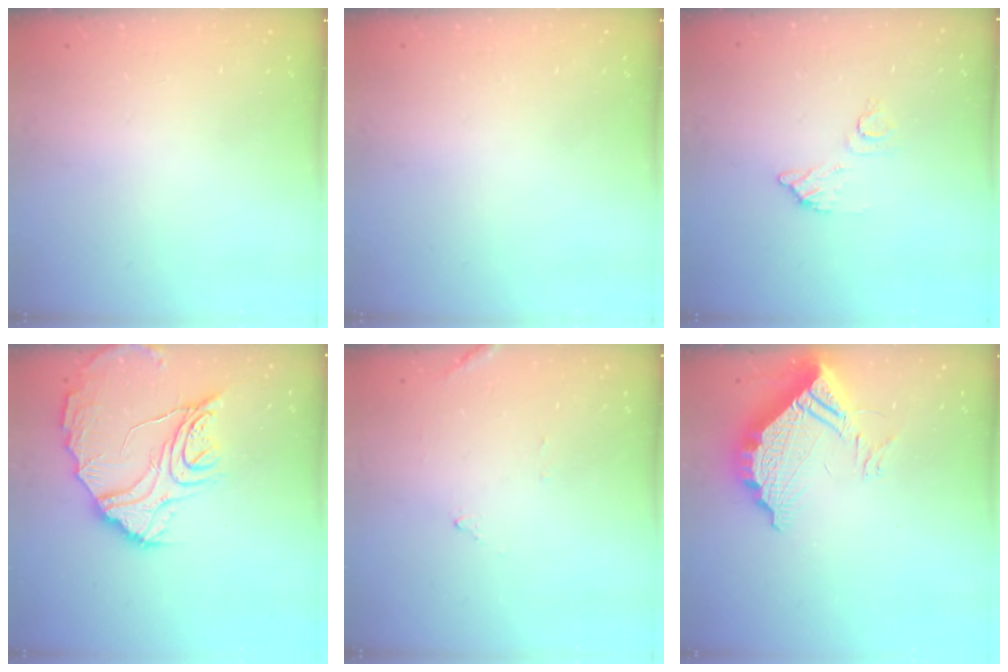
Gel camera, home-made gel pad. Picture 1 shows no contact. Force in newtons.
{"total": 0.0}
{"total": 5.6, "press": 5.6, "slide": 0.3}
{"total": 19.0, "press": 19.0, "slide": 1.6}
{"total": 10.0, "press": 10.0, "slide": 0.6}
{"total": 13.6, "press": 13.6, "slide": 1.1}